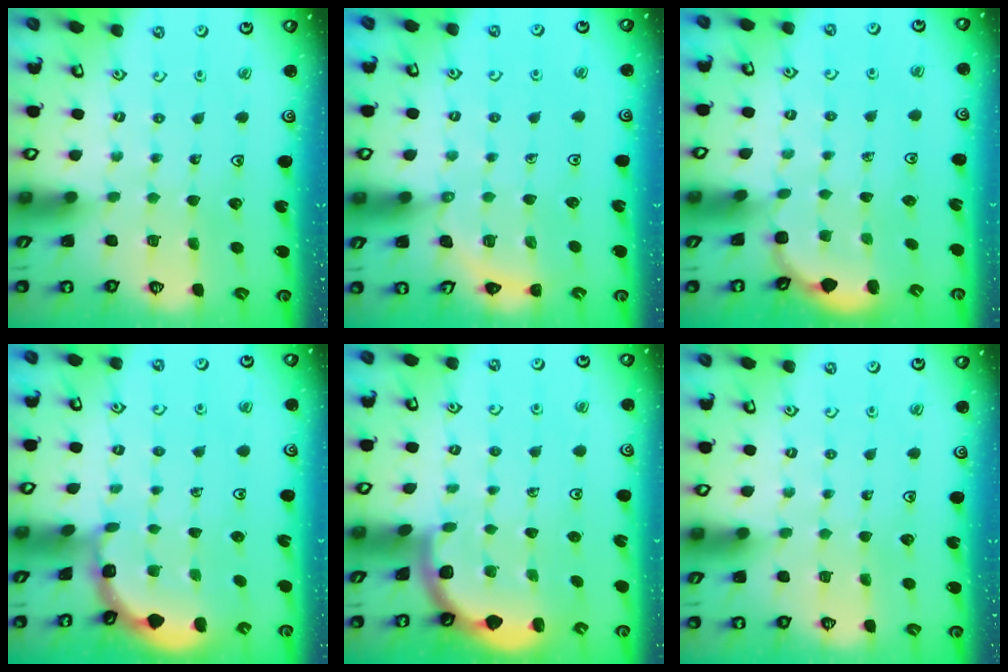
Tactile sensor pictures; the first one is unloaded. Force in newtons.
{"total": 5.3, "press": 4.9, "slide": 1.9}
{"total": 2.6, "press": 2.2, "slide": 1.5}
{"total": 1.8, "press": 1.8, "slide": 0.2}
{"total": 1.6, "press": 1.6, "slide": 0.1}
{"total": 0.0}